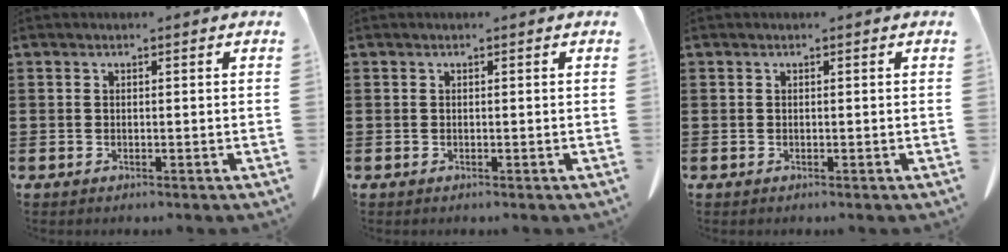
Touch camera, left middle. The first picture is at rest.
{"total": 0.0}
{"total": 0.0}